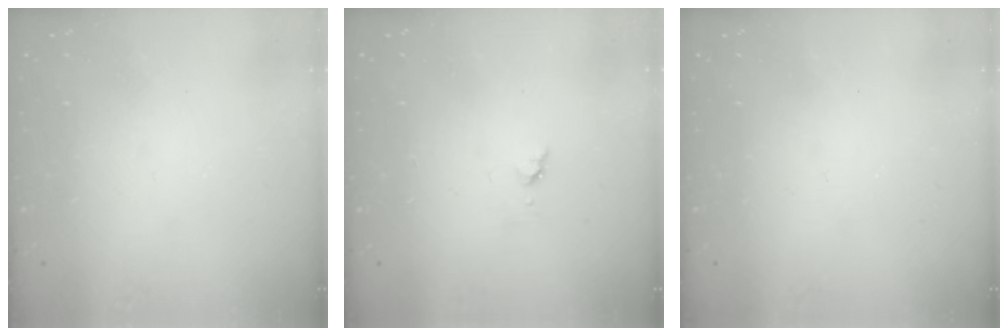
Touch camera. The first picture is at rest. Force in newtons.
{"total": 3.5, "press": 3.4, "slide": 0.5}
{"total": 0.0}